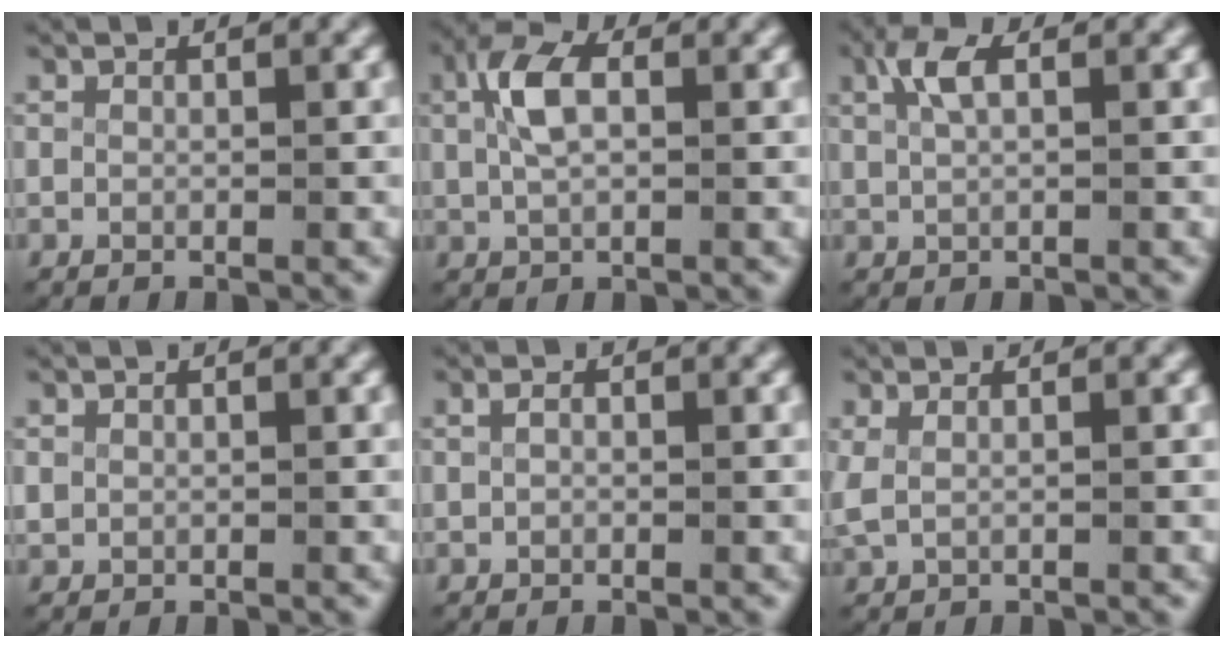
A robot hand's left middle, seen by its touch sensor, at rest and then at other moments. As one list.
[{"total": 3.8, "force": [0.7, 1.9, 3.2], "torque": [-0.078, -0.001, 0.017]}, {"total": 2.4, "force": [1.1, 0.8, 2.0], "torque": [-0.046, 0.002, 0.023]}, {"total": 0.7, "force": [0.1, 0.7, 0.3], "torque": [-0.016, -0.006, 0.008]}, {"total": 0.6, "force": [0.1, 0.3, 0.5], "torque": [-0.017, -0.007, 0.008]}, {"total": 1.7, "force": [0.5, 1.0, 1.3], "torque": [-0.043, -0.001, 0.015]}]